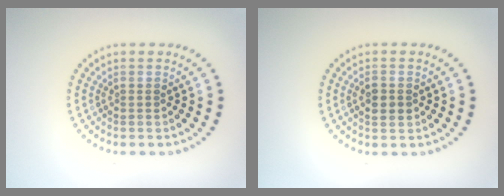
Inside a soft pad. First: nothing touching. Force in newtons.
{"total": 1.6, "press": 1.6, "slide": 0.1}